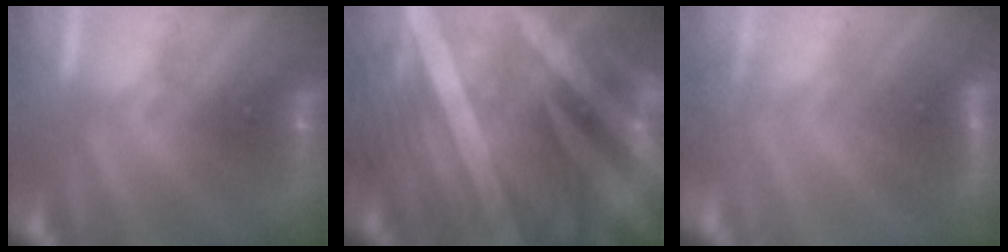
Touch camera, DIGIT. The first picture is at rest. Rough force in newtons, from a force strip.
{"total": 6.9}
{"total": 4.8}